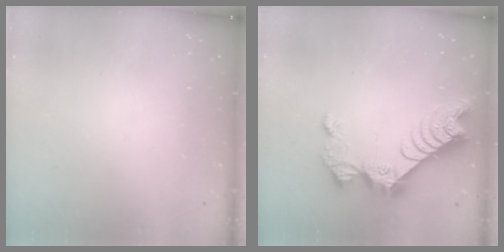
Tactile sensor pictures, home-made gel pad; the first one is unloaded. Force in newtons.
{"total": 11.1, "press": 11.0, "slide": 1.0}